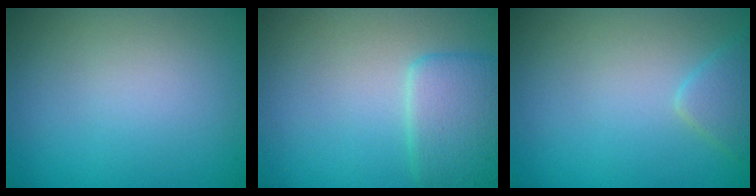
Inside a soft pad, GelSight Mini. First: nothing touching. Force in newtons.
{"total": 3.7, "press": 3.7, "slide": 0.1}
{"total": 1.9, "press": 1.9, "slide": 0.1}